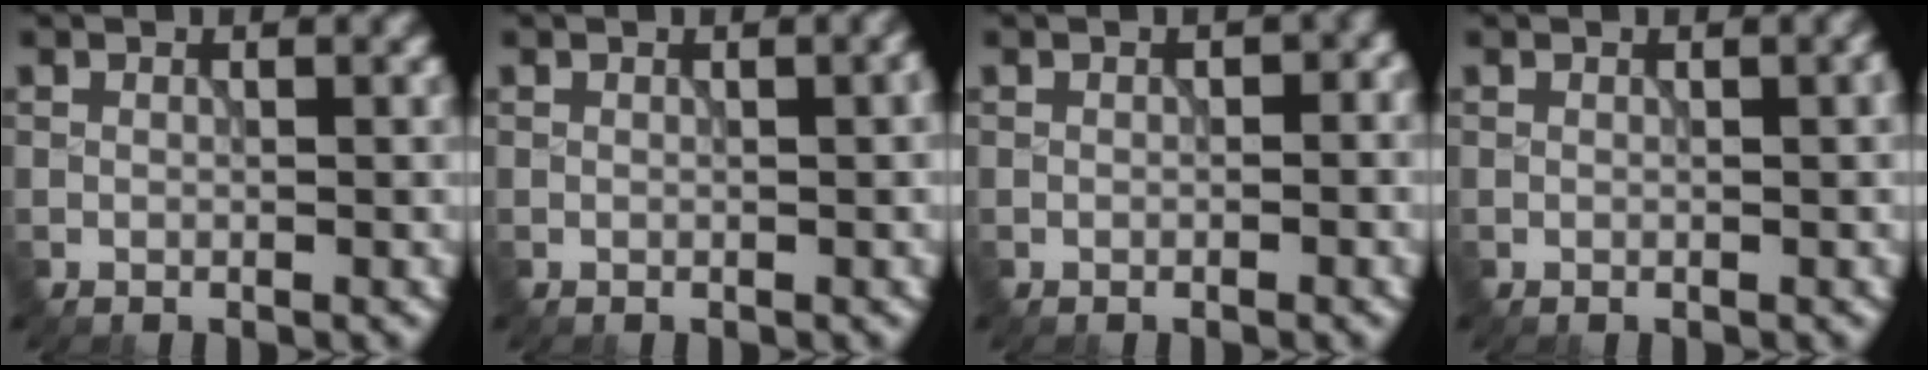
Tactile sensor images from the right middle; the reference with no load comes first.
{"total": 1.5, "force": [0.1, 0.6, 1.4], "torque": [-0.008, -0.001, 0.010]}
{"total": 1.7, "force": [0.1, 1.1, 1.3], "torque": [-0.007, -0.001, 0.005]}
{"total": 1.1, "force": [0.1, 0.4, 1.0], "torque": [-0.007, -0.002, 0.008]}